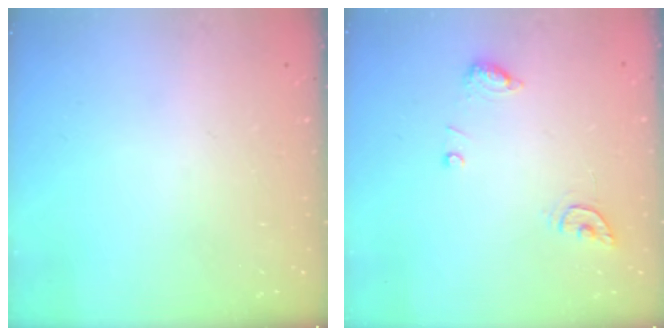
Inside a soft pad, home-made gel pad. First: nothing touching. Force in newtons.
{"total": 7.9, "press": 7.9, "slide": 0.7}